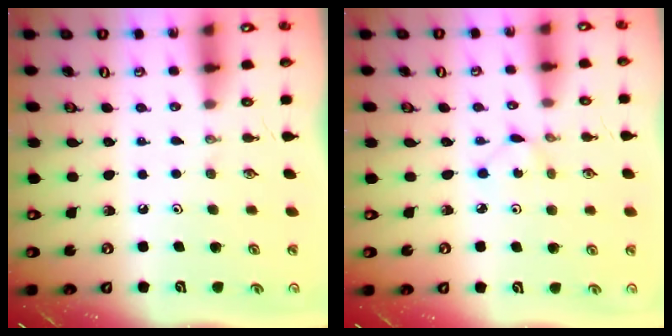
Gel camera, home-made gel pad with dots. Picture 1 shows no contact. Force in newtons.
{"total": 1.3, "press": 1.2, "slide": 0.1}